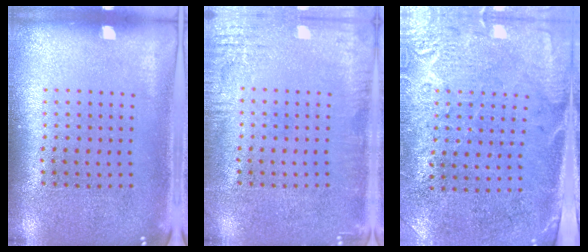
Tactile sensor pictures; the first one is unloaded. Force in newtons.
{"total": 2.5, "press": 2.5, "slide": 0.2}
{"total": 2.7, "press": 2.4, "slide": 1.2}